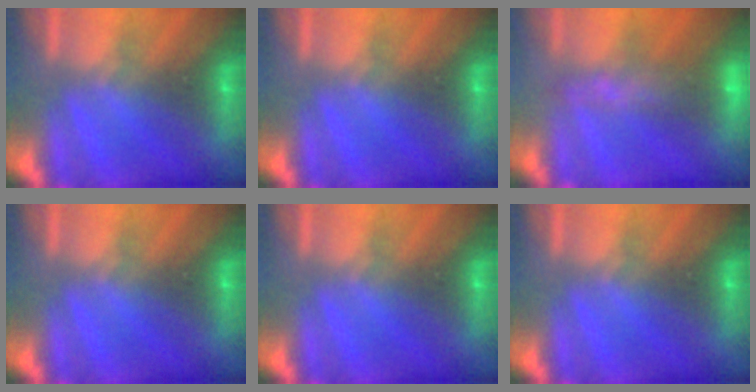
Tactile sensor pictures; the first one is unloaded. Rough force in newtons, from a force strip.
{"total": 0.0}
{"total": 9.2}
{"total": 0.0}
{"total": 0.0}
{"total": 0.0}